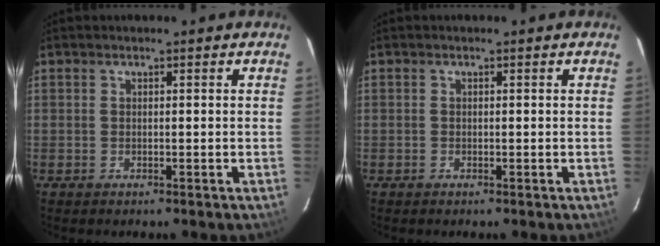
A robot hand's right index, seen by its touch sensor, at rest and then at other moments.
{"total": 0.0}